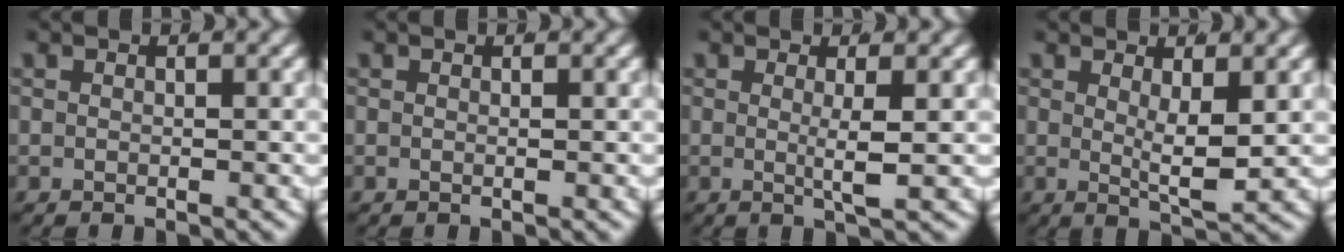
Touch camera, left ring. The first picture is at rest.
{"total": 0.0}
{"total": 2.2, "force": [0.3, -0.3, 2.2], "torque": [-0.041, -0.012, 0.008]}
{"total": 3.1, "force": [0.9, 0.3, 3.0], "torque": [-0.052, -0.020, 0.022]}